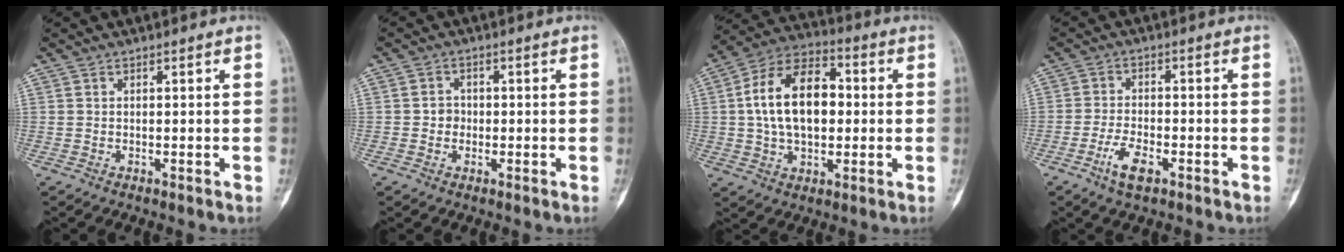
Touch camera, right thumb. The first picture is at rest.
{"total": 2.2, "force": [-0.3, 2.1, 0.8], "torque": [0.003, 0.007, -0.008]}
{"total": 16.7, "force": [1.3, 10.2, 13.2], "torque": [-0.212, 0.025, 0.017]}
{"total": 4.7, "force": [-2.6, 1.9, 3.5], "torque": [-0.067, 0.009, -0.047]}